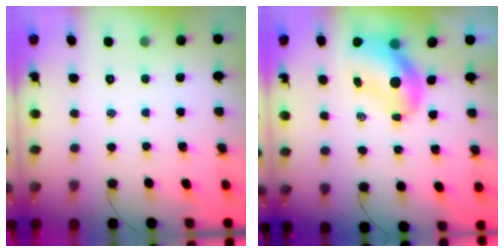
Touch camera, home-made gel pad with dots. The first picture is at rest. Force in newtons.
{"total": 8.3, "press": 8.0, "slide": 2.4}